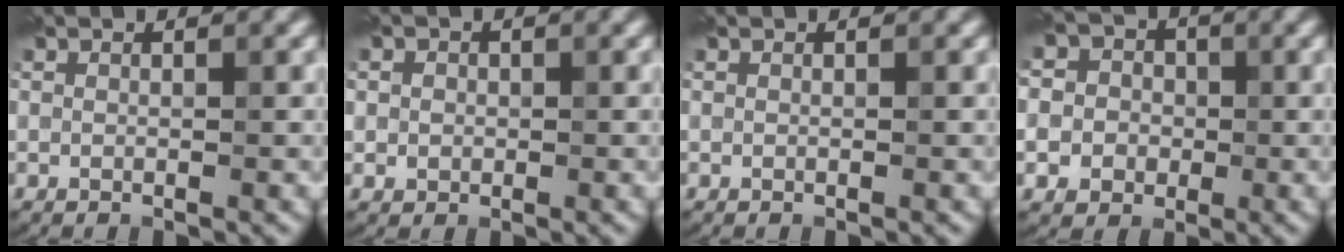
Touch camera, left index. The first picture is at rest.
{"total": 1.5, "force": [0.2, 1.4, 0.4], "torque": [0.007, -0.001, 0.001]}
{"total": 0.0}
{"total": 9.6, "force": [-0.2, 9.0, 3.4], "torque": [-0.070, 0.020, -0.044]}